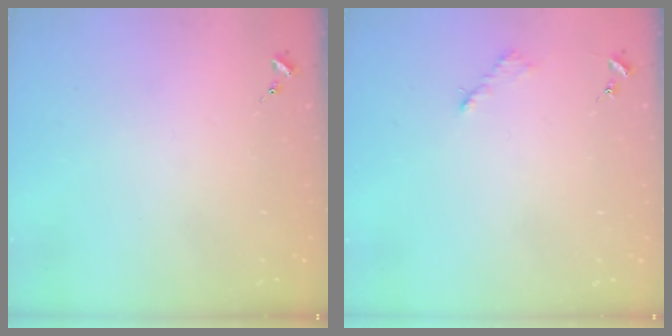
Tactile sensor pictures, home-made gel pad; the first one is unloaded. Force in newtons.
{"total": 2.6, "press": 2.6, "slide": 0.4}